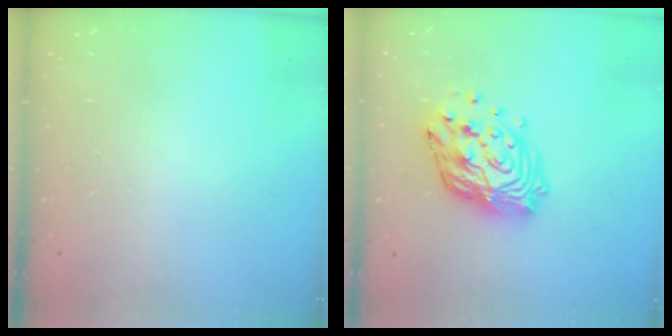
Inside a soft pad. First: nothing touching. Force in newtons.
{"total": 16.7, "press": 16.6, "slide": 1.7}